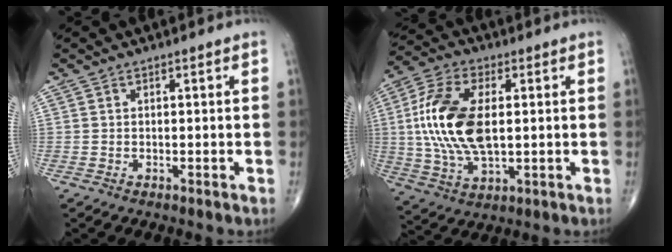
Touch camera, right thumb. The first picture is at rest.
{"total": 17.0, "force": [1.5, 8.8, 14.4], "torque": [-0.299, 0.002, 0.028]}